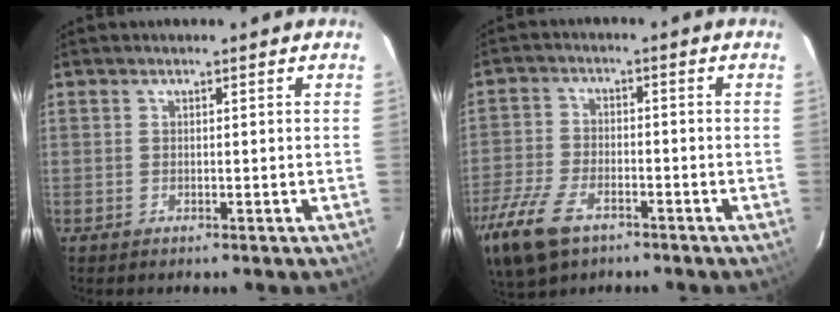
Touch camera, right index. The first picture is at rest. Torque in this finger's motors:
{"motor_torque": [1.04, -0.76, 0.16, 0.11]}